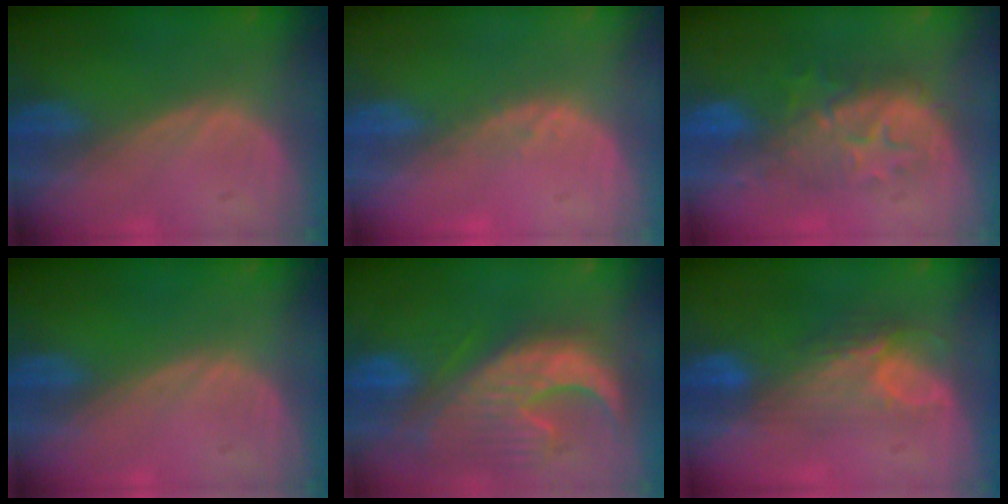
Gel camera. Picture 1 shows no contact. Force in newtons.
{"total": 1.3, "press": 1.2, "slide": 0.6}
{"total": 8.6, "press": 8.3, "slide": 2.1}
{"total": 0.0}
{"total": 13.3, "press": 11.4, "slide": 6.9}
{"total": 7.4, "press": 6.4, "slide": 3.7}